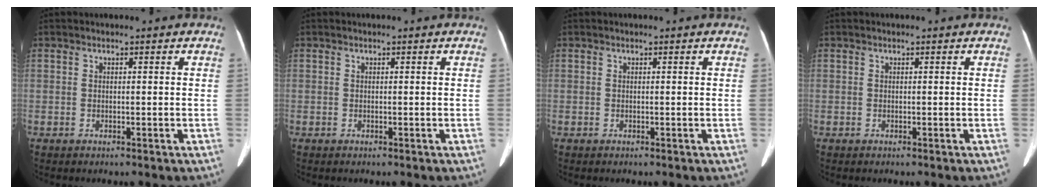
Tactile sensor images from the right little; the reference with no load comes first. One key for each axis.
{"total": 0.0}
{"total": 0.0}
{"total": 0.0}